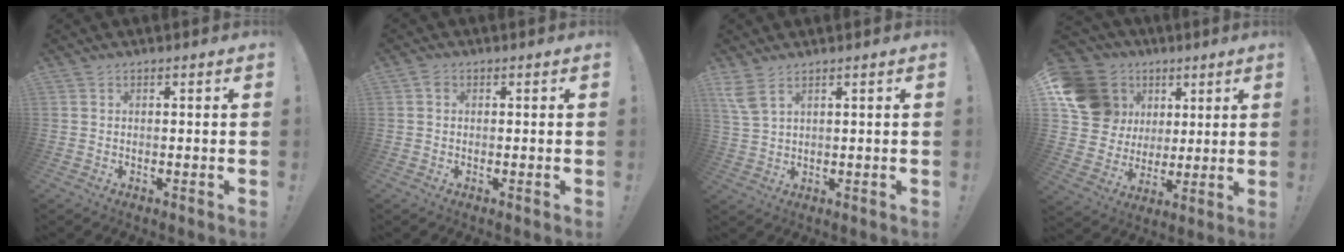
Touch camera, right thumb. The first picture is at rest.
{"total": 1.0, "force": [0.2, 0.9, 0.5], "torque": [-0.007, 0.003, 0.002]}
{"total": 4.8, "force": [3.1, 1.5, 3.4], "torque": [-0.075, -0.009, 0.061]}
{"total": 17.5, "force": [6.3, 14.7, 7.1], "torque": [-0.116, -0.021, 0.149]}